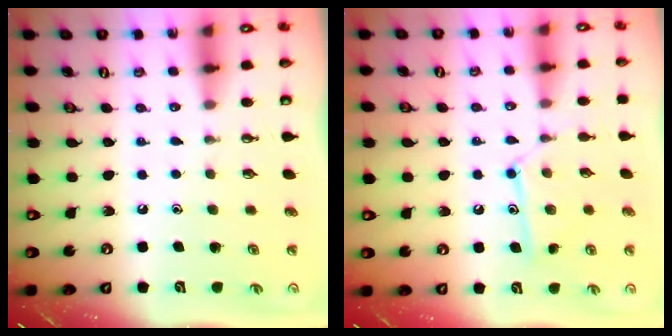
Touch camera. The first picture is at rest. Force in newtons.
{"total": 11.0, "press": 11.0, "slide": 0.2}